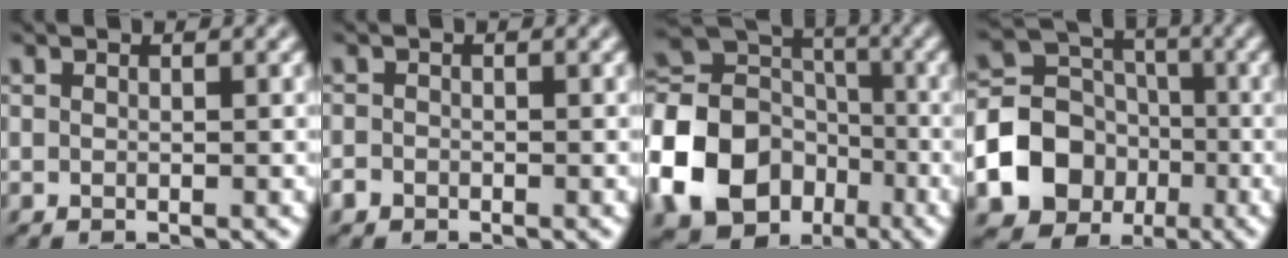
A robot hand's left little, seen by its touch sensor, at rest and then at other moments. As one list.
[{"total": 1.1, "force": [-0.7, 0.8, 0.2], "torque": [0.001, 0.001, -0.011]}, {"total": 16.4, "force": [-6.2, 13.4, 7.2], "torque": [-0.179, -0.015, -0.136]}, {"total": 10.7, "force": [-3.7, 9.2, 4.0], "torque": [-0.085, -0.015, -0.093]}]